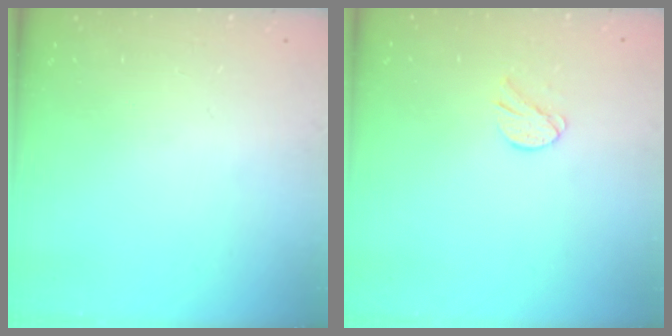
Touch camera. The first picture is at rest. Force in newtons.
{"total": 7.4, "press": 7.4, "slide": 1.0}